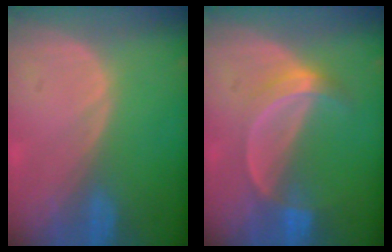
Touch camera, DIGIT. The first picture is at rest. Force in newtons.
{"total": 5.3, "press": 4.8, "slide": 2.3}